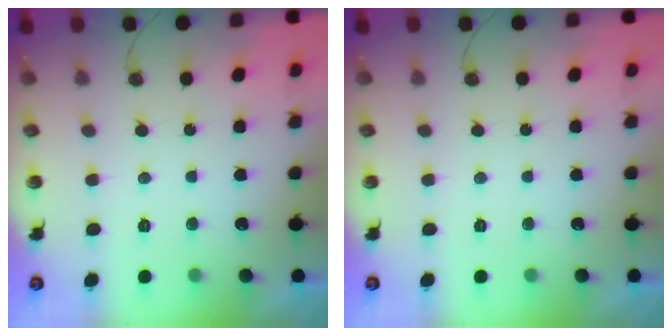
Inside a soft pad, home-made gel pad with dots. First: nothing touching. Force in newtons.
{"total": 0.0}